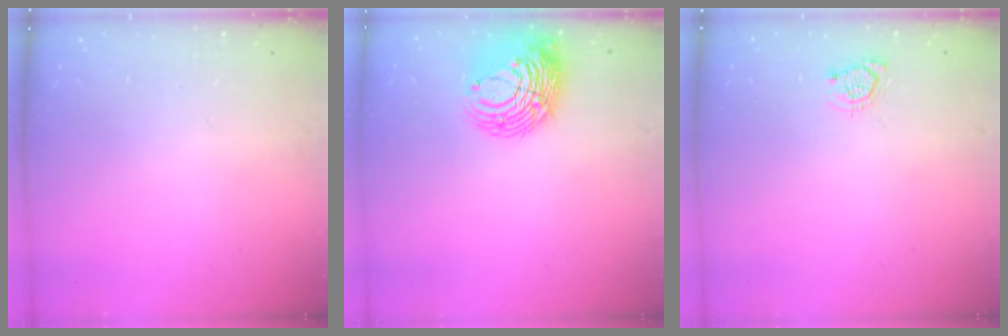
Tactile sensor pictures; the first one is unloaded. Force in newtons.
{"total": 13.4, "press": 13.3, "slide": 1.7}
{"total": 3.7, "press": 3.6, "slide": 0.5}